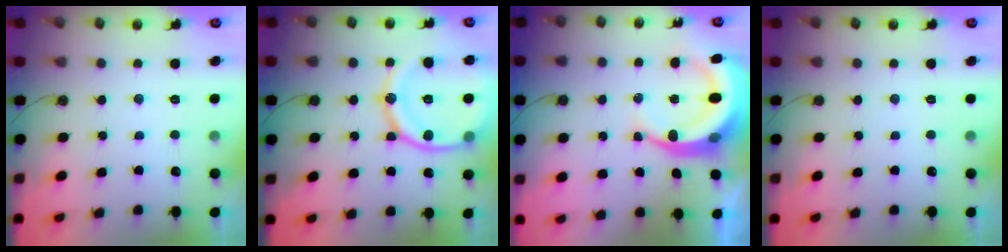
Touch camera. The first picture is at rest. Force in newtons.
{"total": 17.7, "press": 17.6, "slide": 1.9}
{"total": 10.4, "press": 10.3, "slide": 1.3}
{"total": 0.0}